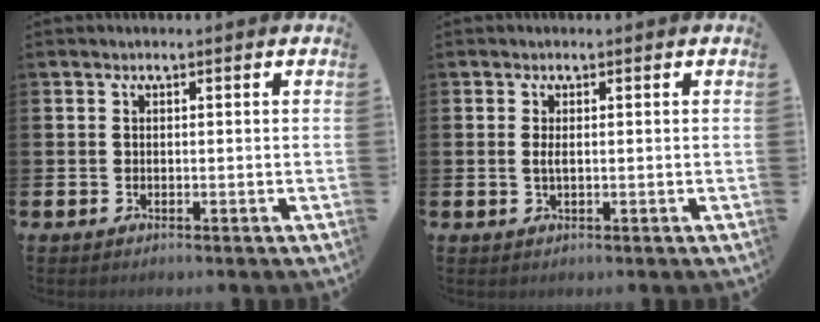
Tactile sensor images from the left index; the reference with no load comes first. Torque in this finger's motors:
{"motor_torque": [0.35, -0.01, 0.01, 0.07]}